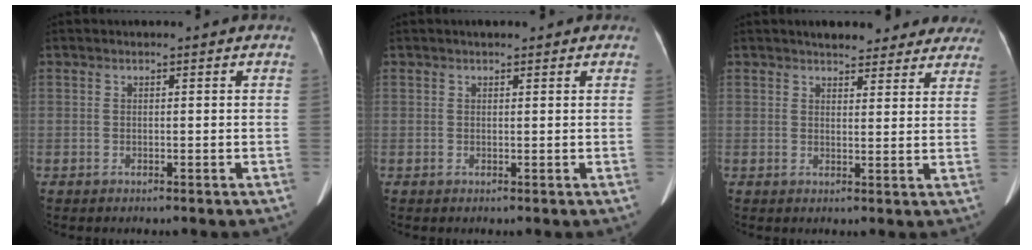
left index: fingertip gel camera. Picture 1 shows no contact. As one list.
[{"total": 2.1, "force": [1.5, 0.9, 1.0], "torque": [-0.008, 0.013, 0.016]}, {"total": 11.5, "force": [10.2, 3.9, 3.8], "torque": [-0.011, 0.010, 0.108]}]